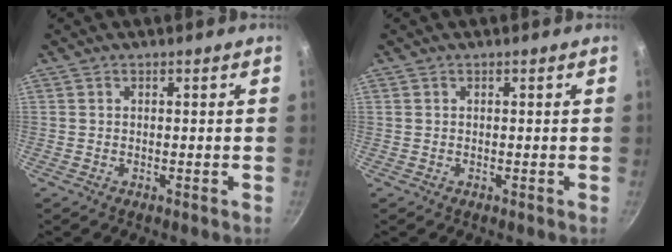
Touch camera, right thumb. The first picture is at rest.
{"total": 0.0}